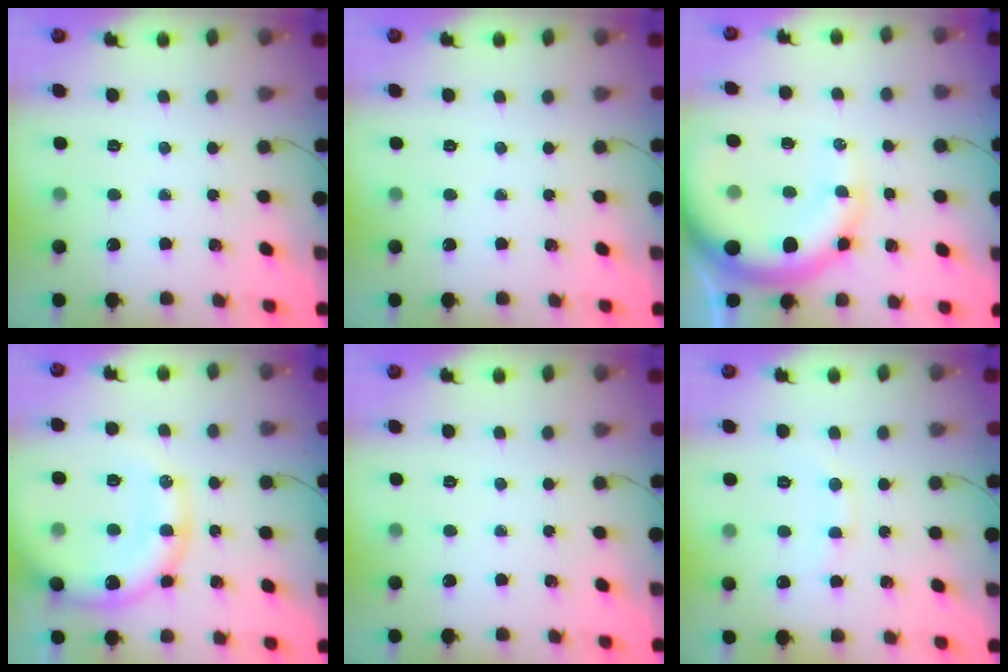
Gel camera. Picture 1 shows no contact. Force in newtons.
{"total": 0.0}
{"total": 15.3, "press": 14.9, "slide": 3.2}
{"total": 19.2, "press": 18.8, "slide": 3.6}
{"total": 0.0}
{"total": 6.5, "press": 6.3, "slide": 1.5}